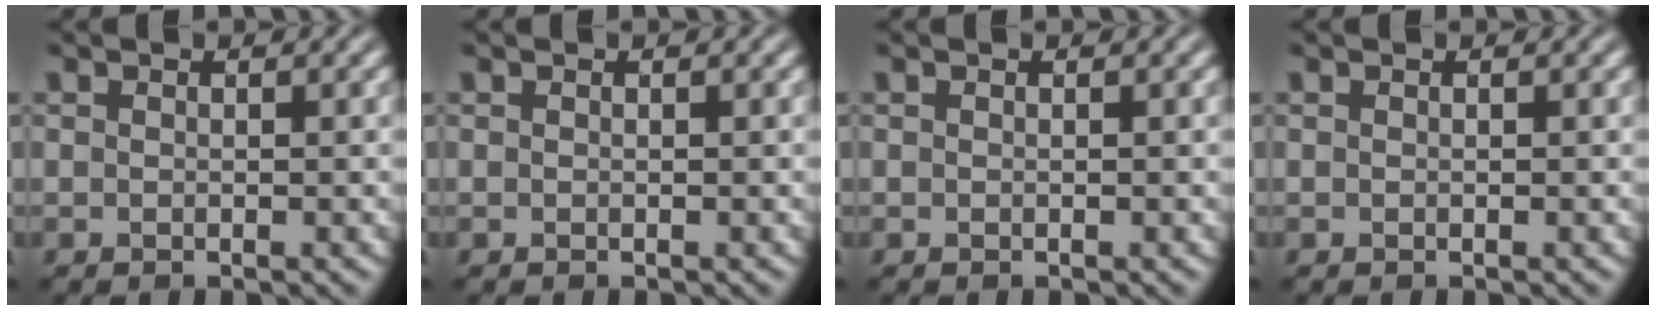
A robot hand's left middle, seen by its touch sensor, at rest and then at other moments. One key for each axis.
{"total": 0.0}
{"total": 0.0}
{"total": 0.0}